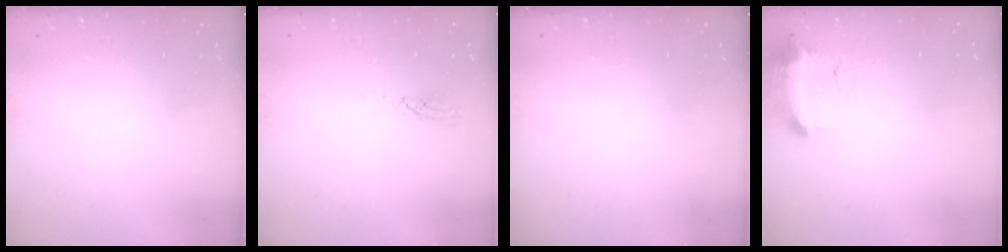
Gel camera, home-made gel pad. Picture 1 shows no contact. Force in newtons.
{"total": 2.9, "press": 2.9, "slide": 0.2}
{"total": 0.0}
{"total": 11.2, "press": 11.2, "slide": 0.6}